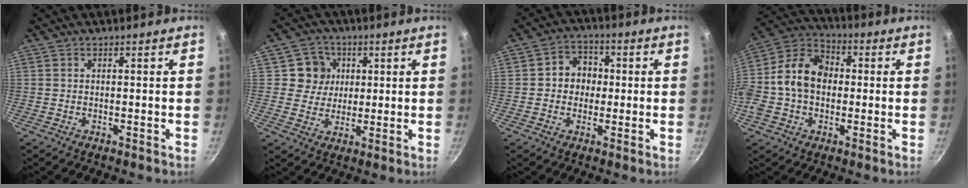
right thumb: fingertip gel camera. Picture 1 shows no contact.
{"total": 7.0, "force": [1.7, 6.6, 1.5], "torque": [0.019, 0.000, 0.022]}
{"total": 6.6, "force": [0.1, 5.9, 3.1], "torque": [-0.009, 0.011, -0.008]}
{"total": 15.1, "force": [-0.3, 11.4, 10.0], "torque": [-0.154, 0.039, -0.028]}